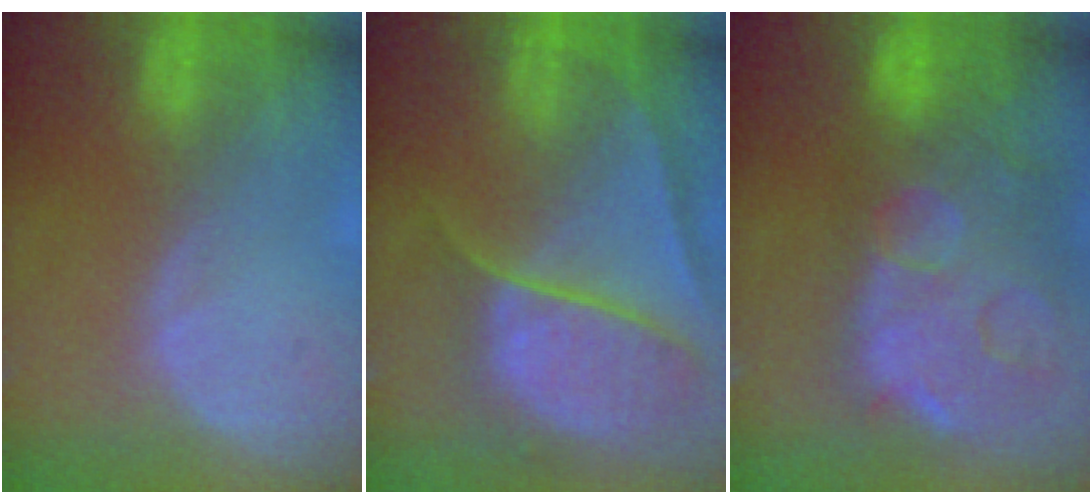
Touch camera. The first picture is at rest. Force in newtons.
{"total": 10.6, "press": 8.9, "slide": 5.7}
{"total": 15.0, "press": 12.0, "slide": 9.0}